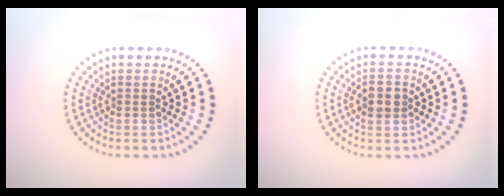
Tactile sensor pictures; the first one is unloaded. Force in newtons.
{"total": 2.8, "press": 2.8, "slide": 0.1}